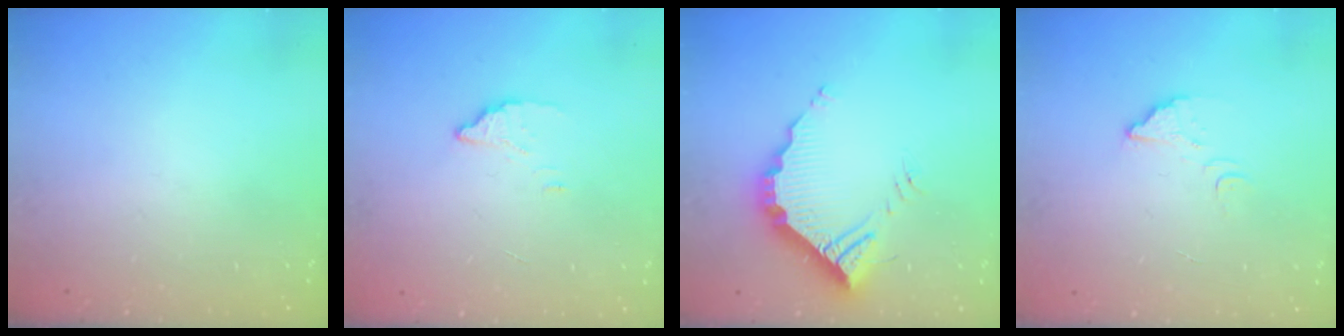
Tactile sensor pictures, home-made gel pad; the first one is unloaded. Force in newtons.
{"total": 1.9, "press": 1.9, "slide": 0.0}
{"total": 12.1, "press": 12.1, "slide": 0.3}
{"total": 5.0, "press": 4.9, "slide": 0.3}